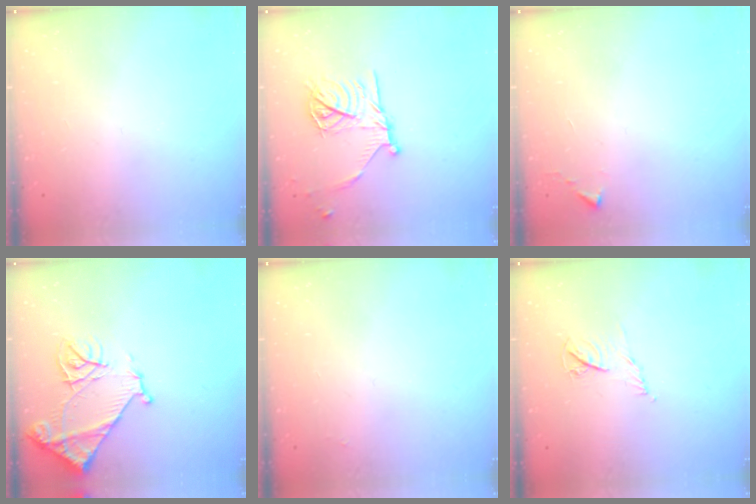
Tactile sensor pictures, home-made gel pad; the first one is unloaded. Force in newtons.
{"total": 16.4, "press": 16.4, "slide": 0.9}
{"total": 2.7, "press": 2.7, "slide": 0.5}
{"total": 13.0, "press": 13.0, "slide": 1.3}
{"total": 1.9, "press": 1.9, "slide": 0.3}
{"total": 4.4, "press": 4.3, "slide": 0.6}